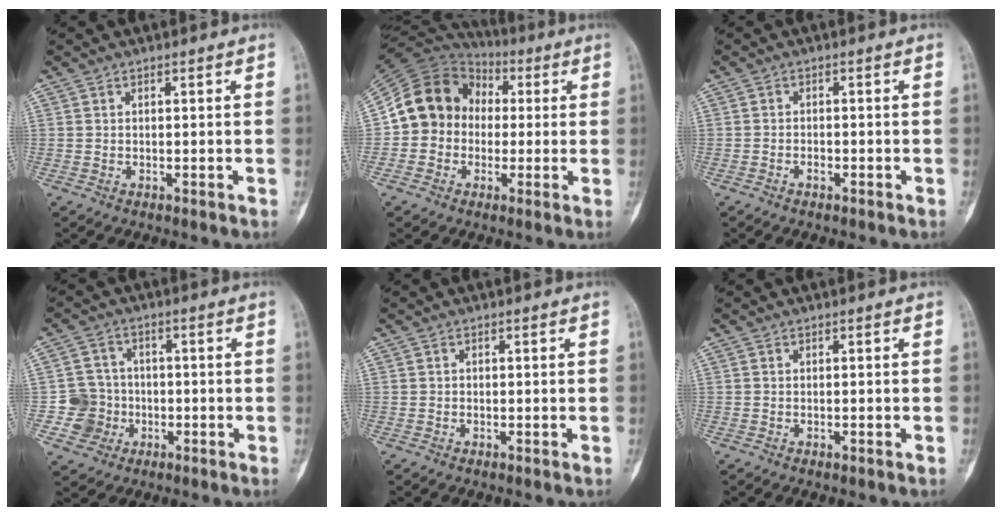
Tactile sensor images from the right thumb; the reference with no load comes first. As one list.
[{"total": 13.9, "force": [0.3, 12.2, 6.5], "torque": [-0.095, 0.035, -0.004]}, {"total": 1.3, "force": [-0.8, 0.7, 0.7], "torque": [-0.014, 0.006, -0.014]}, {"total": 6.6, "force": [-1.6, 6.3, 0.4], "torque": [0.026, 0.015, -0.033]}, {"total": 0.0}, {"total": 0.5, "force": [-0.2, 0.2, 0.4], "torque": [-0.010, -0.001, -0.003]}]